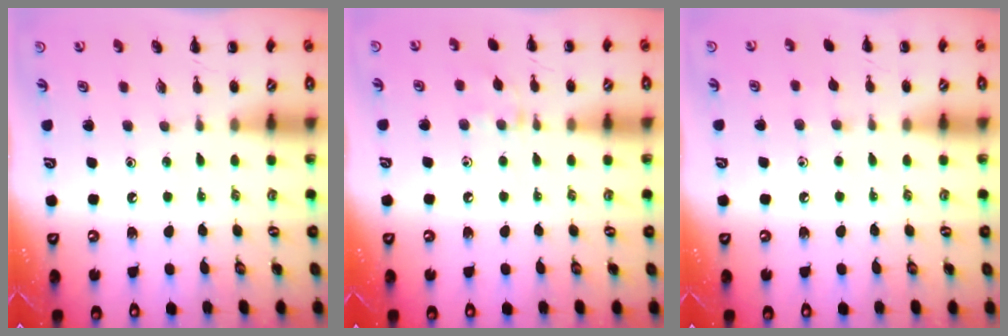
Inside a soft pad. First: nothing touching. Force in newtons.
{"total": 7.1, "press": 6.9, "slide": 1.5}
{"total": 3.9, "press": 3.7, "slide": 1.4}